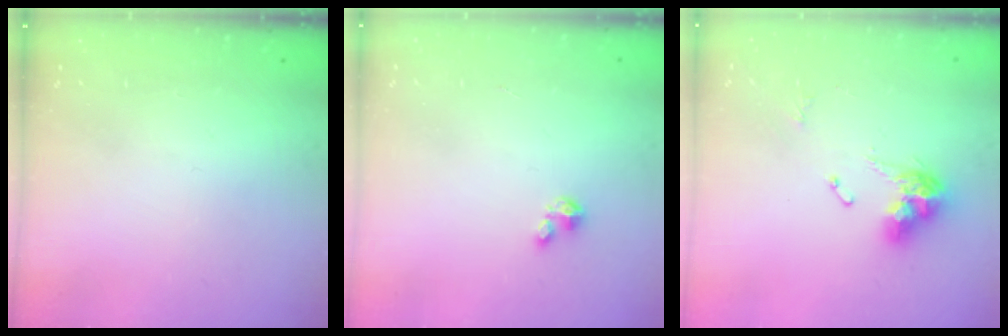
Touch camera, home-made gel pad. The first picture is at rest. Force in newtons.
{"total": 1.2, "press": 1.2, "slide": 0.2}
{"total": 11.0, "press": 10.9, "slide": 1.3}